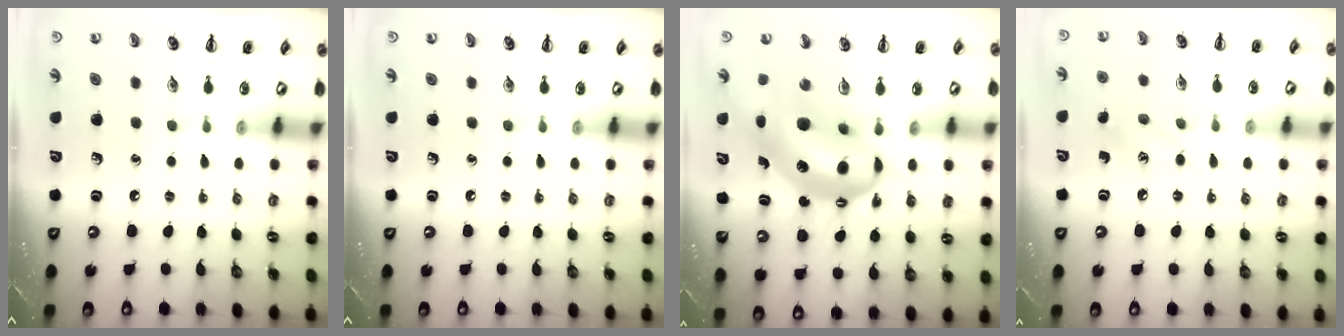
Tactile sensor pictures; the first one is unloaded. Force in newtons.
{"total": 0.0}
{"total": 12.8, "press": 12.4, "slide": 3.1}
{"total": 8.4, "press": 8.1, "slide": 2.3}